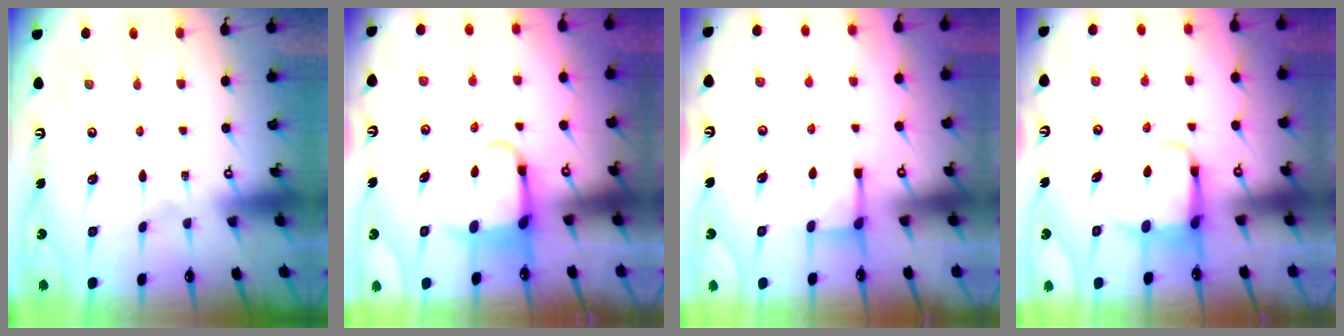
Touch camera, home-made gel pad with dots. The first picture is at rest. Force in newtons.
{"total": 3.9, "press": 3.8, "slide": 1.1}
{"total": 2.4, "press": 2.4, "slide": 0.3}
{"total": 4.0, "press": 3.9, "slide": 0.5}